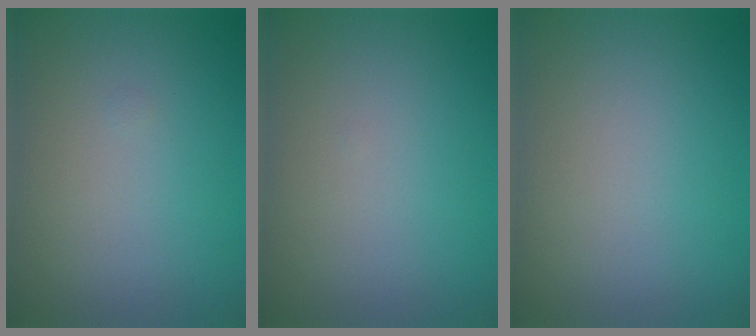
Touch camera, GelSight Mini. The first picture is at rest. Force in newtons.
{"total": 0.0}
{"total": 0.0}